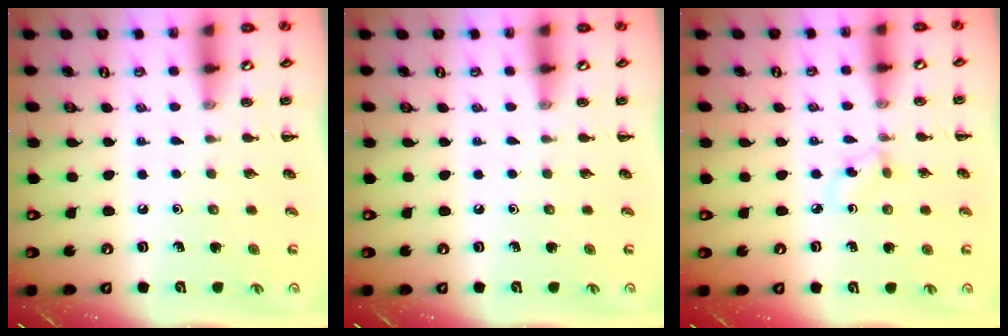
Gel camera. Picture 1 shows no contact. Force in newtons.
{"total": 0.0}
{"total": 2.9, "press": 2.6, "slide": 1.2}